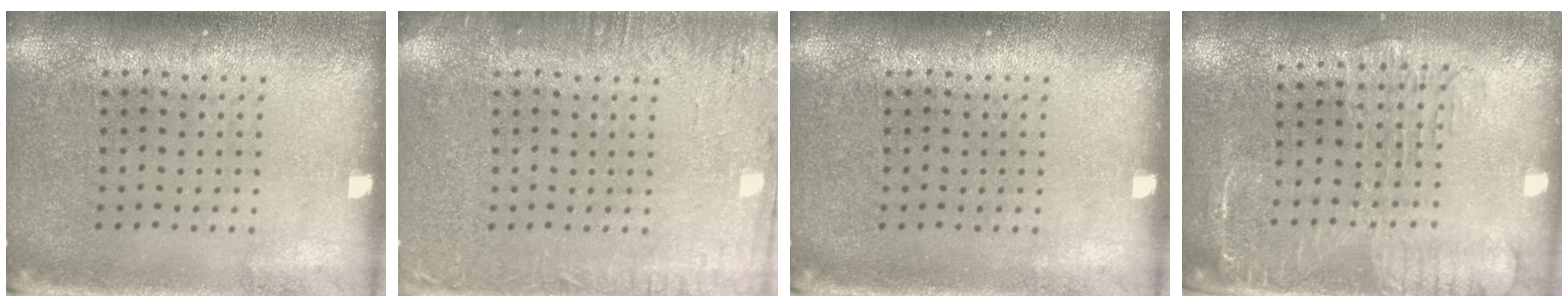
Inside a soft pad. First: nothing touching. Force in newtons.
{"total": 2.9, "press": 2.8, "slide": 0.4}
{"total": 0.0}
{"total": 2.0, "press": 1.7, "slide": 1.0}